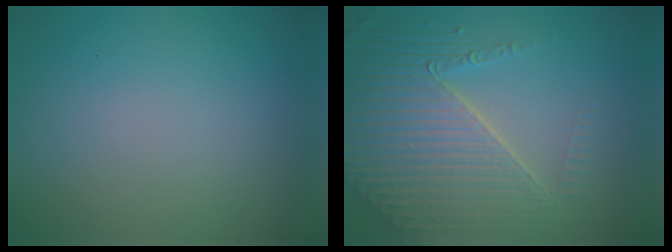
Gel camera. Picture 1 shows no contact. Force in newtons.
{"total": 7.0, "press": 5.4, "slide": 4.4}